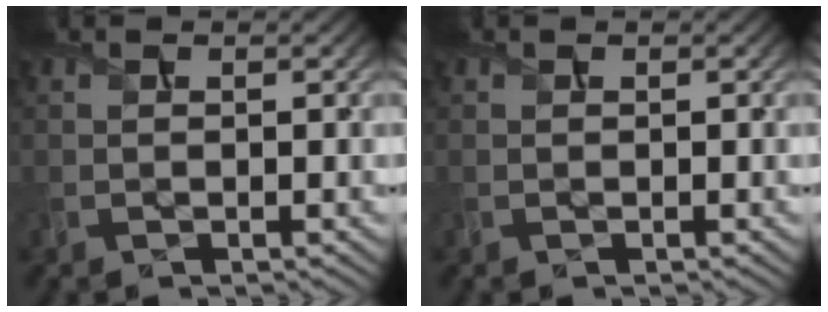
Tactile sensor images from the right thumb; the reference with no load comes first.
{"total": 0.0}